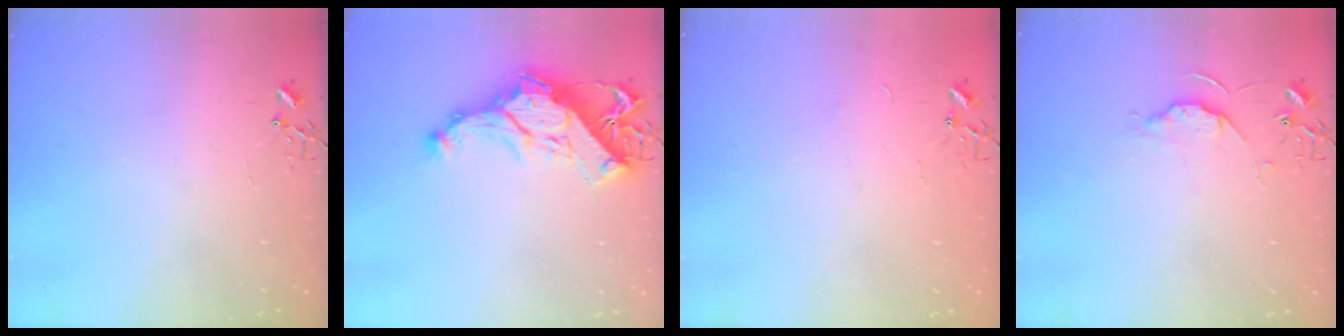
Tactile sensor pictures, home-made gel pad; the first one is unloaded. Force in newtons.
{"total": 15.6, "press": 15.4, "slide": 2.1}
{"total": 2.4, "press": 2.4, "slide": 0.3}
{"total": 5.7, "press": 5.6, "slide": 0.8}